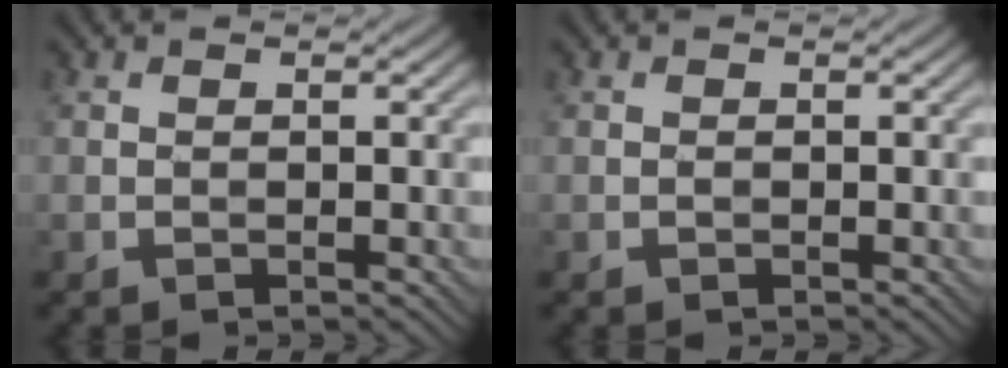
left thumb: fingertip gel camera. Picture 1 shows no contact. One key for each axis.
{"total": 0.0}